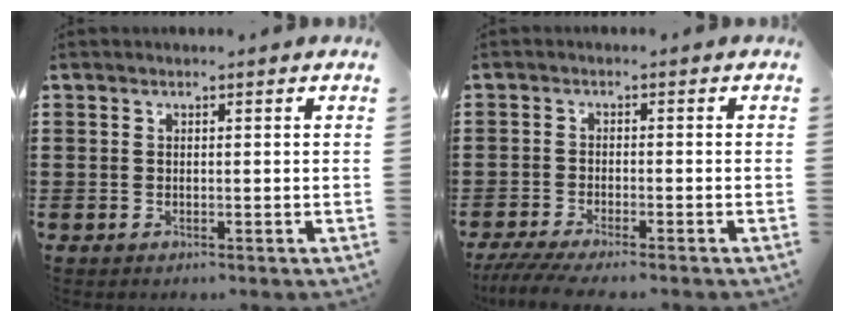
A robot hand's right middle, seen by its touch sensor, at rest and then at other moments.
{"total": 3.3, "force": [-2.9, 0.0, 1.5], "torque": [-0.040, -0.013, -0.060]}